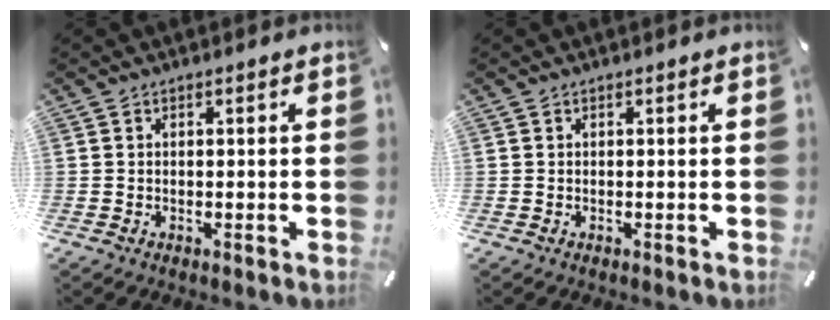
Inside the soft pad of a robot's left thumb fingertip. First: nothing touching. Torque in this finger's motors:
{"motor_torque": [0.00, 0.00, 0.00, 0.00, 0.00]}